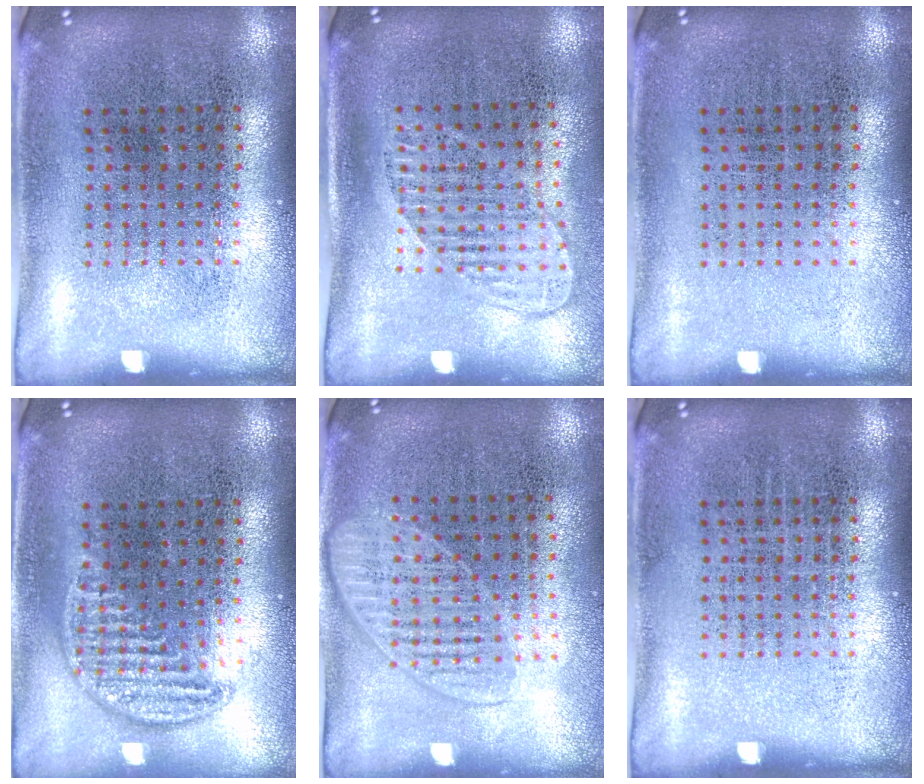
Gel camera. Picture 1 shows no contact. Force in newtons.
{"total": 1.4, "press": 1.2, "slide": 0.7}
{"total": 0.0}
{"total": 0.8, "press": 0.8, "slide": 0.1}
{"total": 1.4, "press": 1.3, "slide": 0.7}
{"total": 0.0}